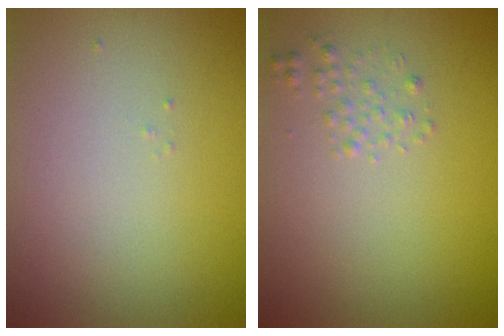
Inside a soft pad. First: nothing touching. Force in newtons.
{"total": 1.0, "press": 1.0, "slide": 0.1}